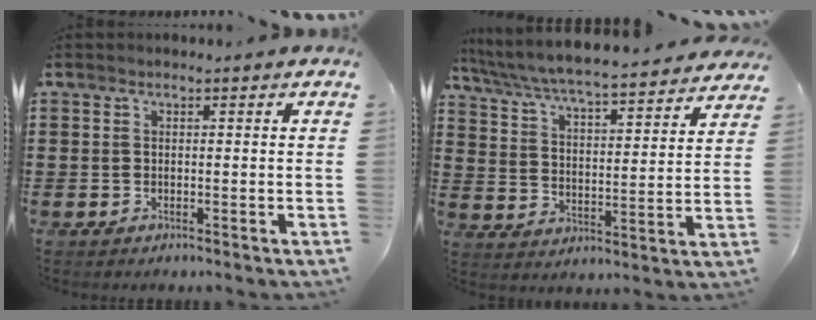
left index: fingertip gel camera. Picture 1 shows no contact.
{"total": 5.3, "force": [5.0, -0.2, 1.6], "torque": [-0.056, -0.040, 0.079]}